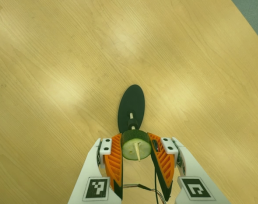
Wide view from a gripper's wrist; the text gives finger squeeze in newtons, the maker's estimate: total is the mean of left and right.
{"total": 10.0, "left": 8.9, "right": 11.2}